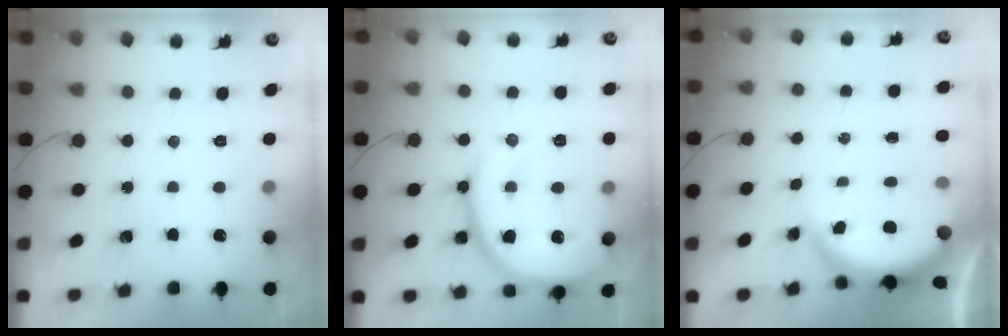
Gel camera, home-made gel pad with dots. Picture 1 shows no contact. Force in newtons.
{"total": 20.0, "press": 19.9, "slide": 1.9}
{"total": 4.0, "press": 4.0, "slide": 0.1}